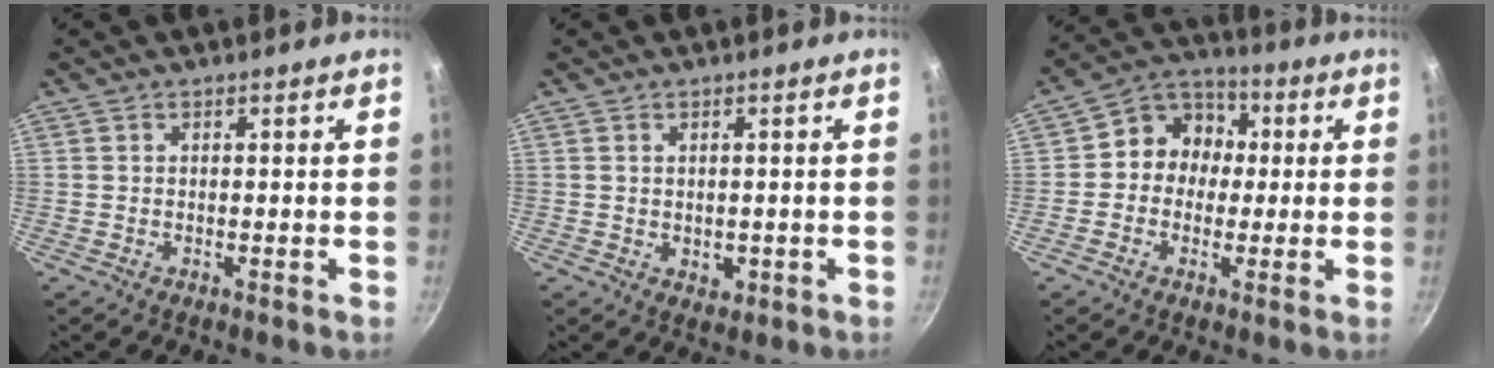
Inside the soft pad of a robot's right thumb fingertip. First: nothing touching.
{"total": 2.0, "force": [-0.1, 1.6, 1.3], "torque": [-0.017, -0.003, 0.002]}
{"total": 9.3, "force": [0.3, 8.4, 4.1], "torque": [-0.019, 0.026, -0.018]}